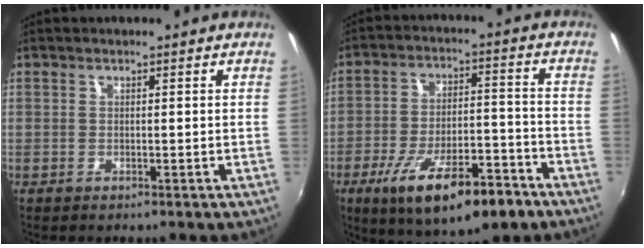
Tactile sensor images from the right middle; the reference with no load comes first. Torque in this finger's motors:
{"motor_torque": [1.60, -0.53, 0.35, 0.21]}